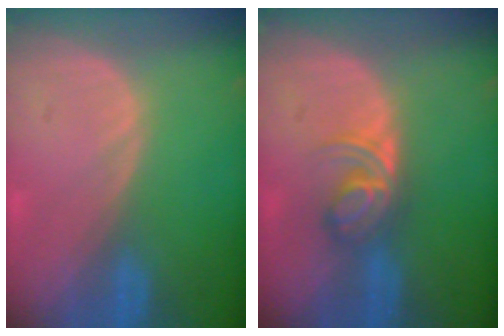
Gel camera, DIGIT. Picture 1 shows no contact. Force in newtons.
{"total": 5.7, "press": 4.7, "slide": 3.3}